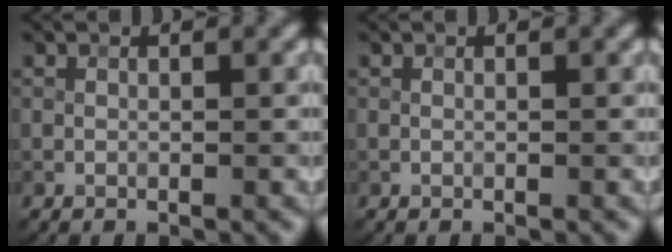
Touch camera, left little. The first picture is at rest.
{"total": 0.0}